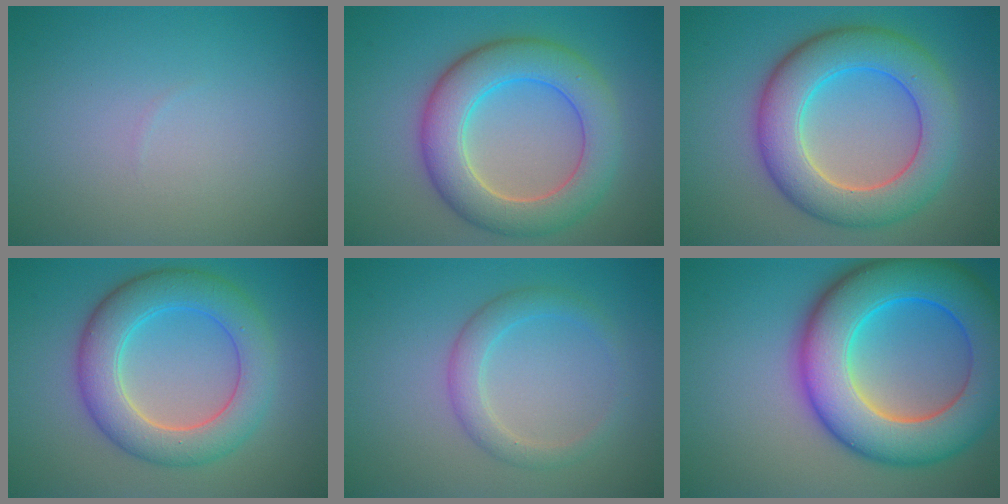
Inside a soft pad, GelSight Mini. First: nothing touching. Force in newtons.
{"total": 7.5, "press": 7.5, "slide": 0.2}
{"total": 8.4, "press": 8.4, "slide": 0.3}
{"total": 6.9, "press": 6.8, "slide": 0.6}
{"total": 2.5, "press": 2.5, "slide": 0.1}
{"total": 12.4, "press": 12.4, "slide": 0.2}